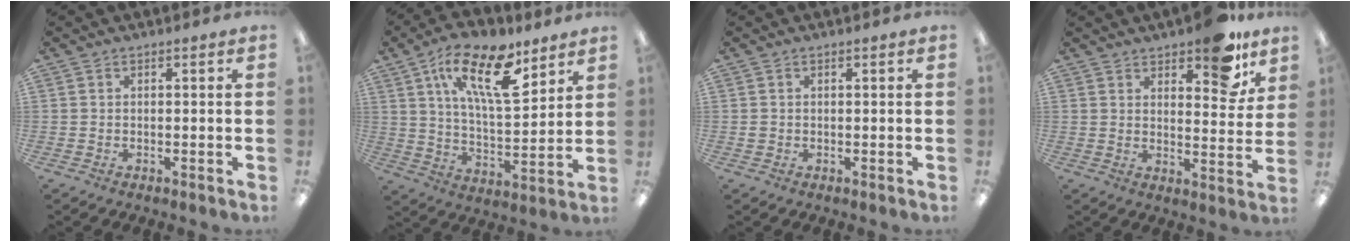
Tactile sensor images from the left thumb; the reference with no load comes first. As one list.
[{"total": 20.2, "force": [11.5, 8.4, 14.3], "torque": [-0.236, -0.049, 0.192]}, {"total": 0.9, "force": [0.3, 0.8, 0.3], "torque": [-0.007, 0.006, 0.003]}, {"total": 11.4, "force": [8.4, 4.5, 6.3], "torque": [-0.068, -0.053, 0.142]}]